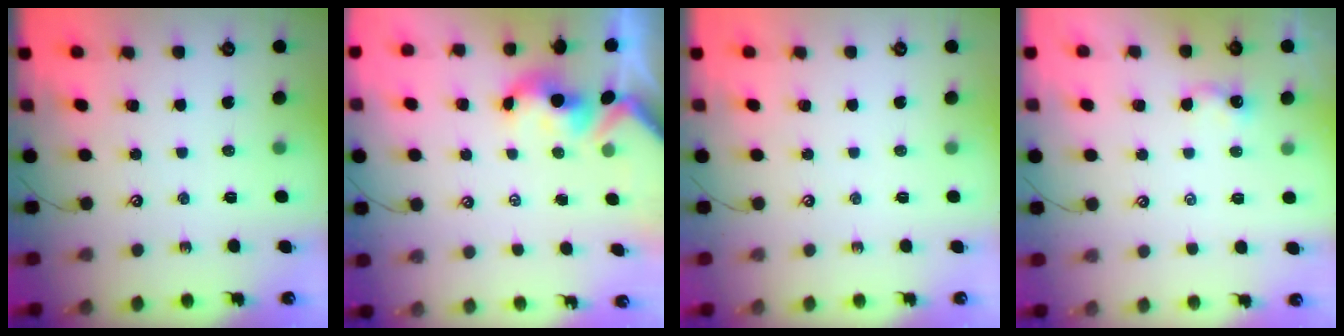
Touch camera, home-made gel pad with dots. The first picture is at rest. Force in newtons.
{"total": 1.5, "press": 1.3, "slide": 0.7}
{"total": 0.0}
{"total": 3.4, "press": 3.4, "slide": 0.2}